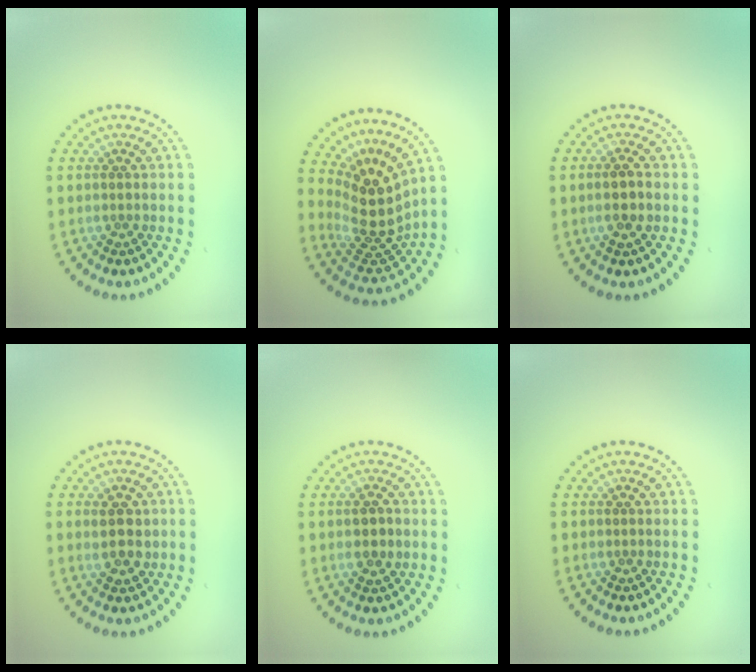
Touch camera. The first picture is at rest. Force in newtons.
{"total": 4.9, "press": 3.6, "slide": 3.4}
{"total": 1.7, "press": 1.5, "slide": 0.6}
{"total": 3.0, "press": 2.9, "slide": 0.6}
{"total": 2.1, "press": 2.1, "slide": 0.2}
{"total": 0.0}